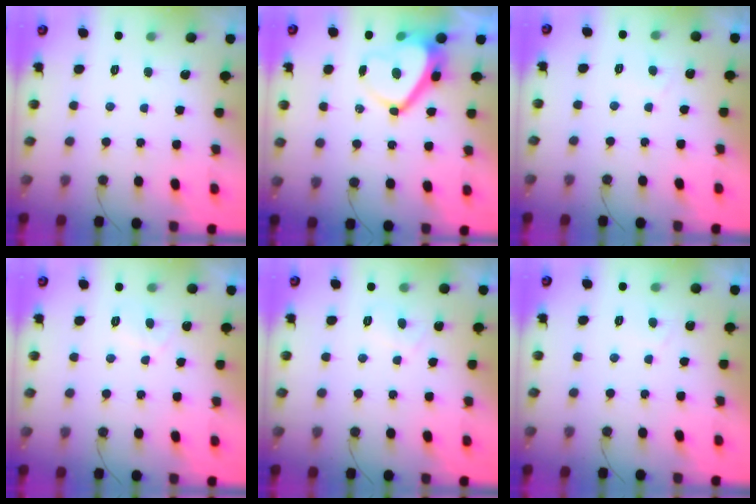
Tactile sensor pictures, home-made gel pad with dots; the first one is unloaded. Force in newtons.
{"total": 9.3, "press": 9.2, "slide": 1.3}
{"total": 0.8, "press": 0.6, "slide": 0.5}
{"total": 2.5, "press": 2.3, "slide": 0.8}
{"total": 2.4, "press": 2.2, "slide": 0.9}
{"total": 0.8, "press": 0.6, "slide": 0.5}